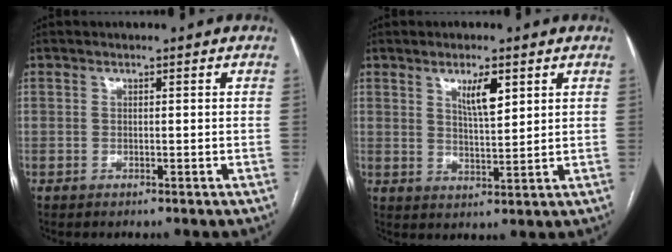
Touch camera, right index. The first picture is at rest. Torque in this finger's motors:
{"motor_torque": [0.24, 0.03, 0.28, 0.05]}